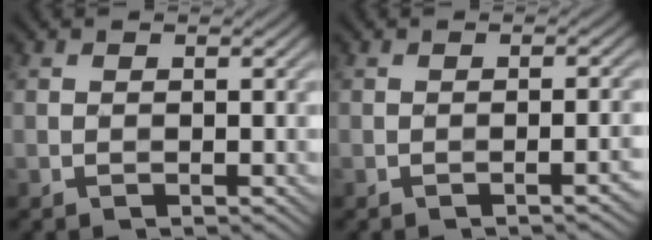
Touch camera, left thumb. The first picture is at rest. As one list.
[{"total": 2.0, "force": [-0.8, 0.3, 1.9], "torque": [-0.023, 0.010, -0.016]}]